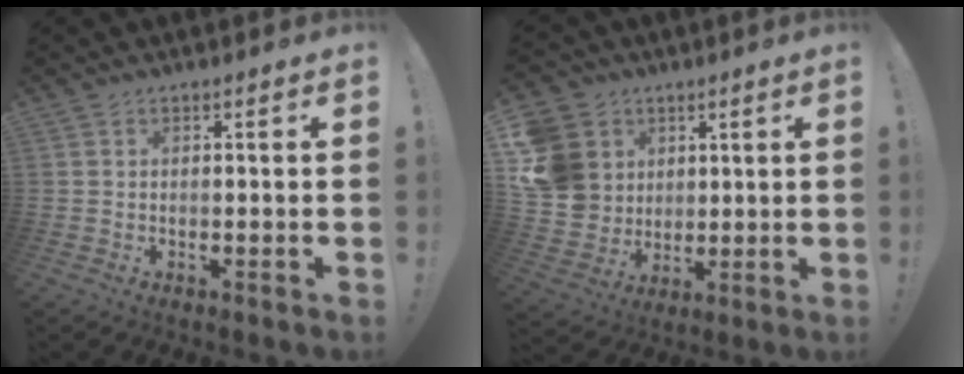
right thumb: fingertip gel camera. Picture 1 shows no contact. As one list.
[{"total": 14.4, "force": [3.6, 13.0, 5.2], "torque": [-0.089, -0.009, 0.083]}]